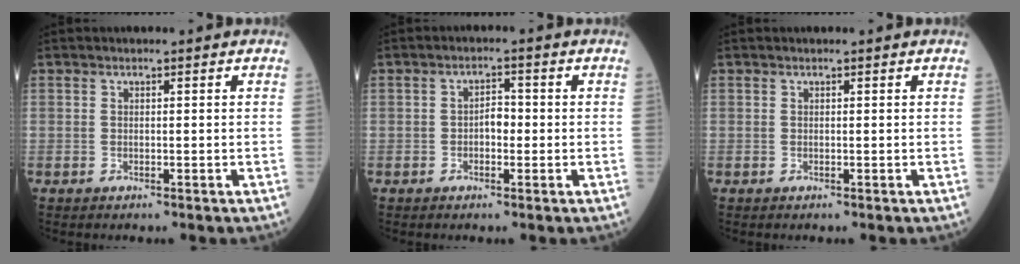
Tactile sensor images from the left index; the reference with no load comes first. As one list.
[{"total": 2.4, "force": [-0.4, 1.3, 2.0], "torque": [-0.026, 0.008, -0.010]}, {"total": 0.0}]